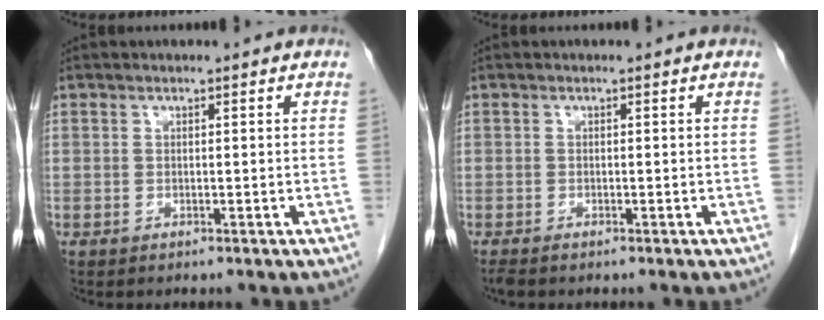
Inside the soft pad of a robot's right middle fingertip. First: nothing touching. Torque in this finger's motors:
{"motor_torque": [-0.09, 0.13, 0.00, 0.00]}